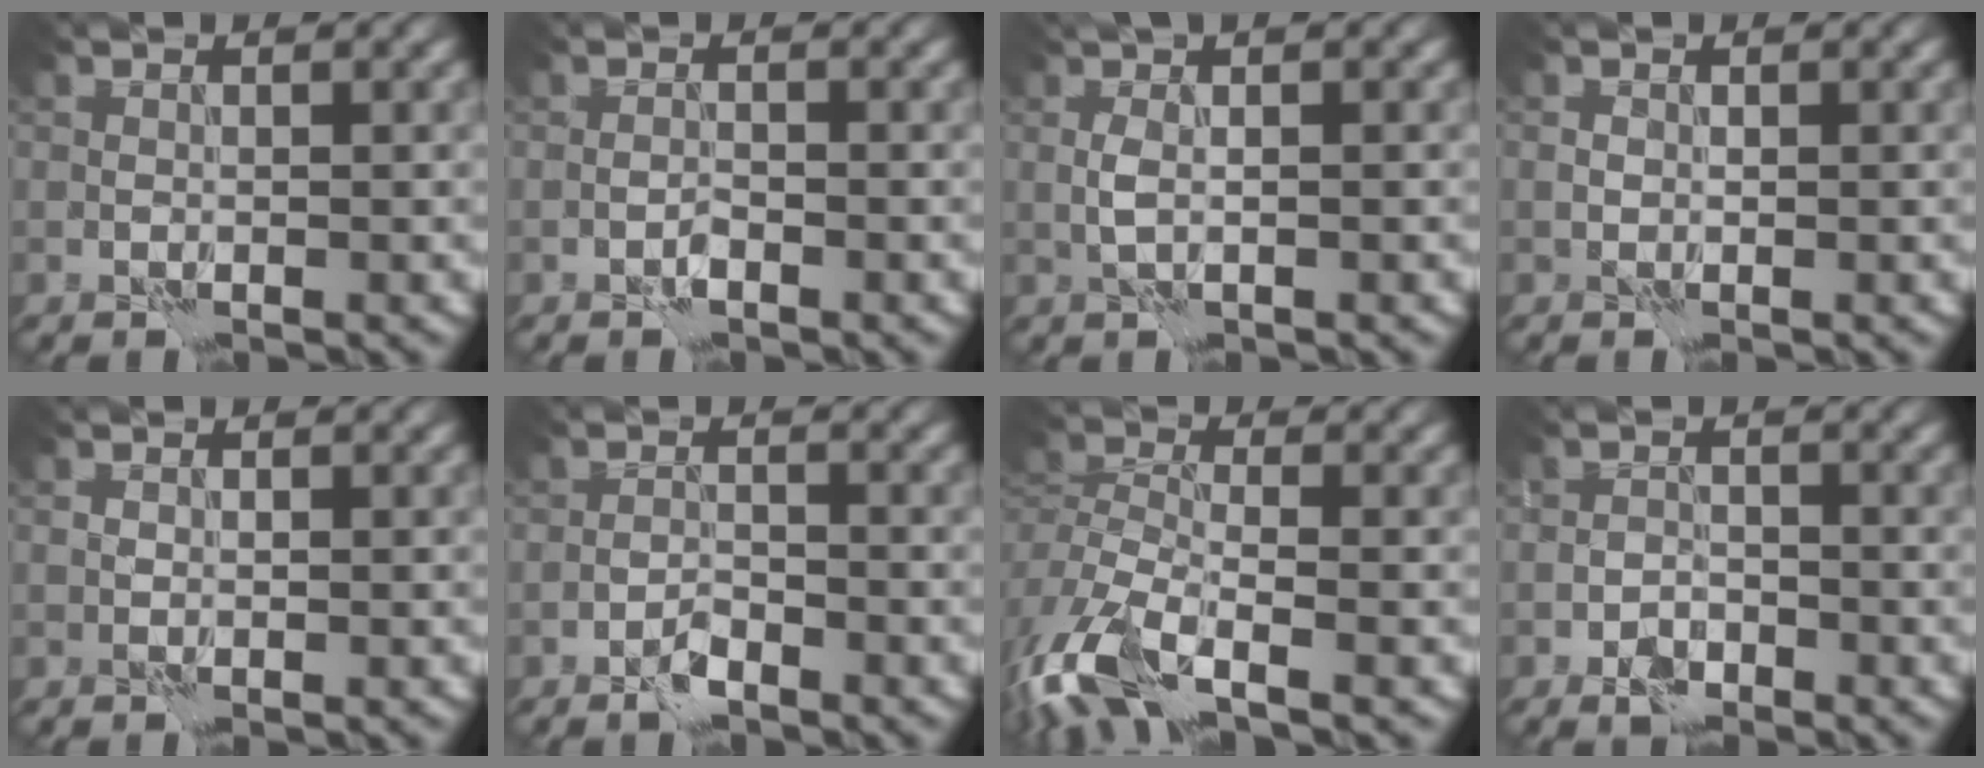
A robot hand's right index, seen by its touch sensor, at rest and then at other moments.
{"total": 1.0, "force": [-0.7, 0.3, 0.5], "torque": [-0.011, 0.003, -0.015]}
{"total": 1.8, "force": [0.6, 0.1, 1.7], "torque": [-0.038, 0.007, 0.004]}
{"total": 0.0}
{"total": 0.0}
{"total": 1.7, "force": [-1.4, 0.5, 0.9], "torque": [-0.018, 0.003, -0.030]}
{"total": 8.8, "force": [-5.0, 3.7, 6.3], "torque": [-0.152, -0.021, -0.104]}
{"total": 2.2, "force": [-1.5, 1.2, 1.0], "torque": [-0.017, 0.002, -0.030]}